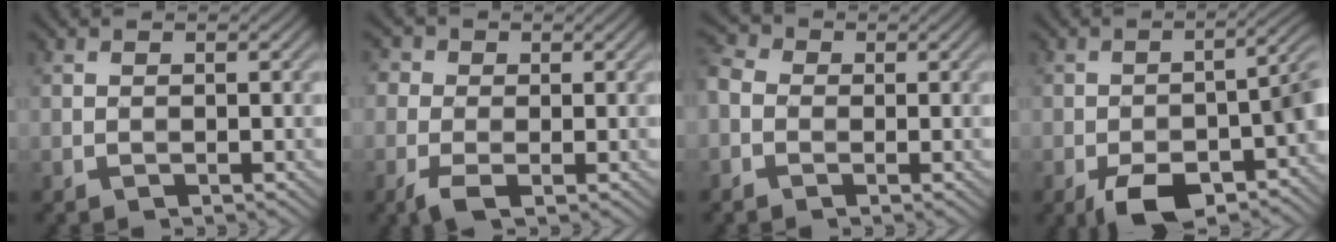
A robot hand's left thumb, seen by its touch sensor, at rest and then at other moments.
{"total": 3.4, "force": [-1.2, 2.4, 2.2], "torque": [-0.051, -0.002, -0.035]}
{"total": 3.5, "force": [-1.0, 2.8, 1.8], "torque": [-0.054, 0.002, -0.030]}
{"total": 12.2, "force": [-6.2, 5.5, 9.0], "torque": [-0.120, -0.024, -0.089]}